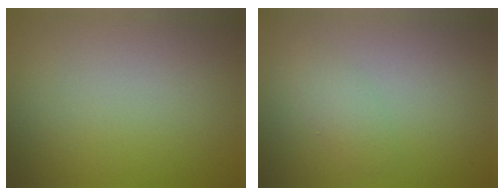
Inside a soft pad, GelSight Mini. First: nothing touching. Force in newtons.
{"total": 1.5, "press": 1.5, "slide": 0.1}